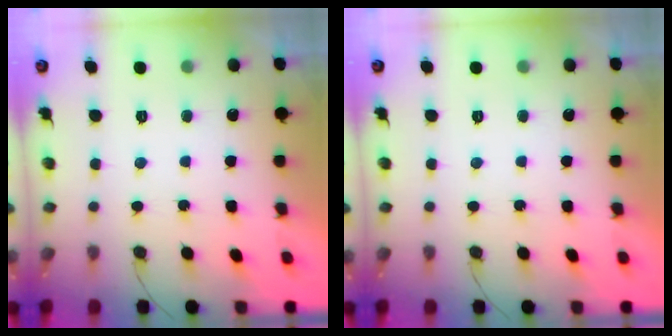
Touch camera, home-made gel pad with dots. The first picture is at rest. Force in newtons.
{"total": 0.0}